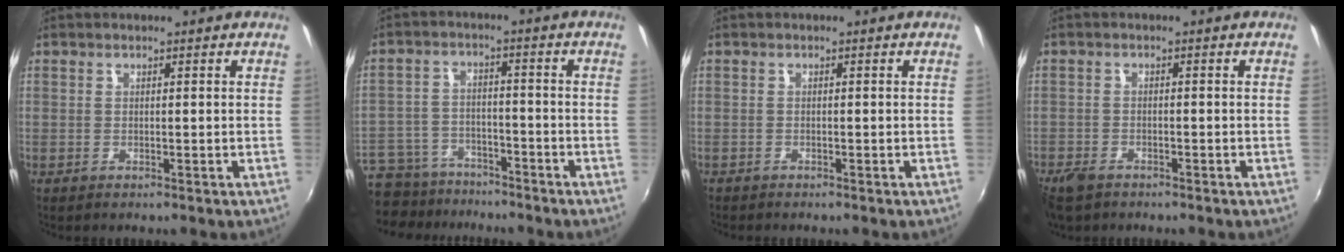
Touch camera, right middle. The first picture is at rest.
{"total": 16.0, "force": [-11.3, 9.4, 6.4], "torque": [-0.192, -0.010, -0.174]}
{"total": 0.8, "force": [-0.8, 0.3, 0.0], "torque": [-0.005, -0.001, -0.016]}
{"total": 4.6, "force": [-3.5, 2.1, 2.0], "torque": [-0.057, -0.012, -0.070]}